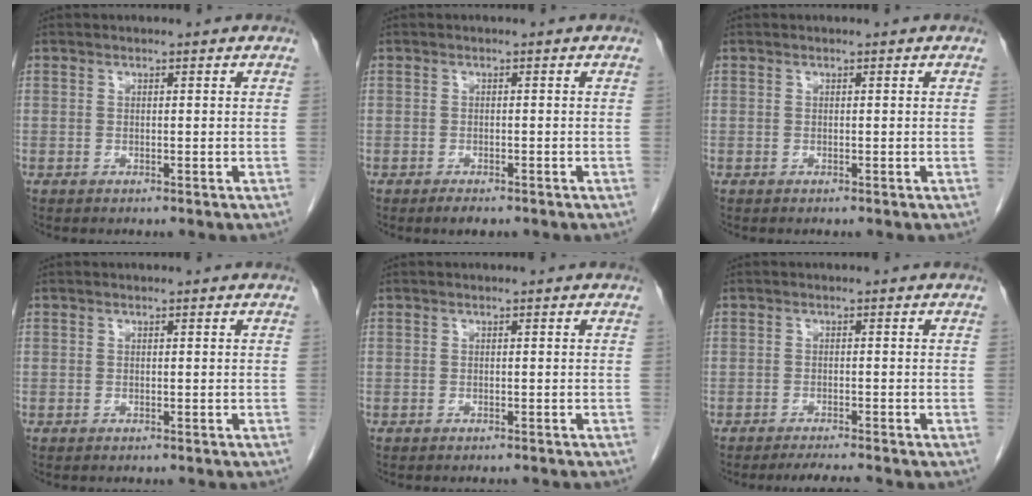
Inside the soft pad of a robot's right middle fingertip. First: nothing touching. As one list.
[{"total": 1.9, "force": [-1.4, 0.6, 1.1], "torque": [-0.022, -0.003, -0.018]}, {"total": 0.0}, {"total": 1.5, "force": [-1.4, 0.3, 0.6], "torque": [-0.012, -0.001, -0.015]}, {"total": 3.7, "force": [-3.6, 0.5, 1.1], "torque": [-0.015, -0.009, -0.040]}, {"total": 3.6, "force": [-3.3, -0.4, 1.4], "torque": [-0.022, -0.012, -0.051]}]